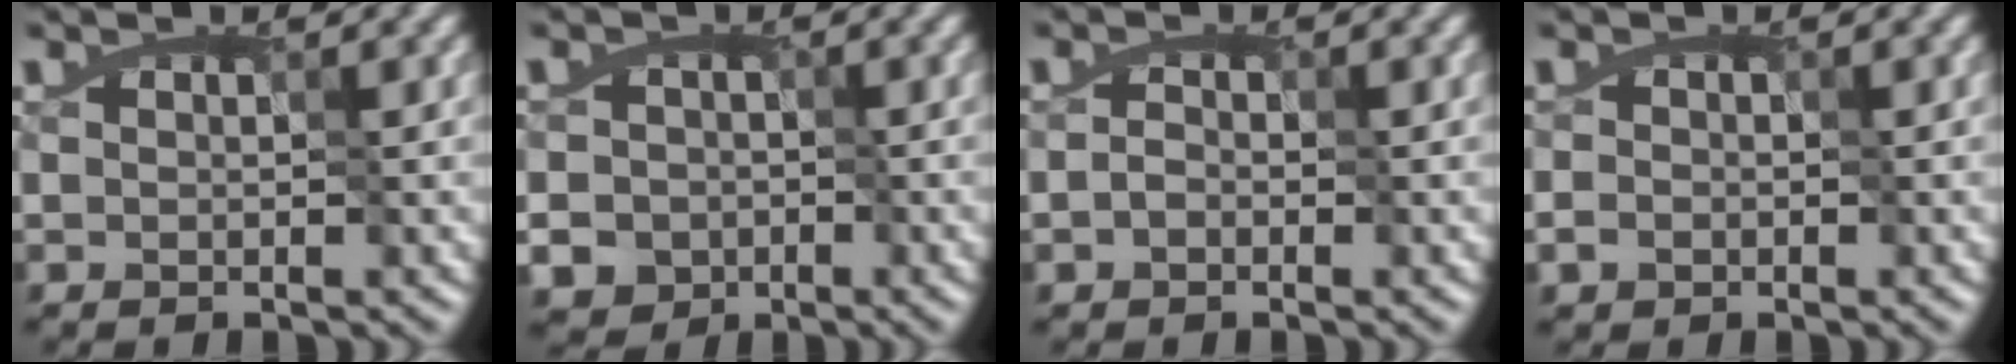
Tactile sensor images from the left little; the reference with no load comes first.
{"total": 3.8, "force": [-1.1, 3.6, 0.5], "torque": [0.003, 0.013, -0.035]}
{"total": 1.7, "force": [-0.4, 1.5, 0.8], "torque": [-0.009, 0.008, -0.011]}
{"total": 0.9, "force": [-0.1, 0.9, 0.2], "torque": [-0.006, 0.003, 0.002]}